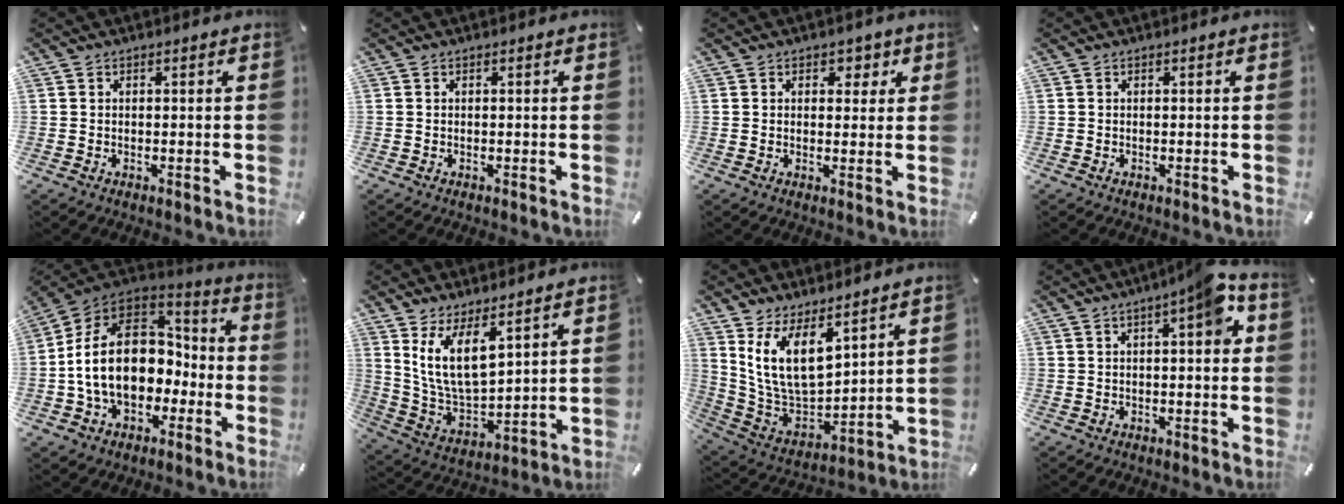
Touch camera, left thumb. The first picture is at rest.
{"total": 0.0}
{"total": 3.3, "force": [1.3, 2.7, 1.3], "torque": [0.001, -0.005, 0.015]}
{"total": 0.0}
{"total": 19.3, "force": [-1.5, 14.9, 12.2], "torque": [-0.224, 0.008, -0.019]}
{"total": 12.1, "force": [7.4, 5.4, 8.0], "torque": [-0.184, -0.042, 0.134]}
{"total": 13.6, "force": [7.9, 7.1, 8.5], "torque": [-0.196, -0.057, 0.150]}
{"total": 8.2, "force": [2.6, 1.7, 7.6], "torque": [-0.105, -0.009, 0.036]}